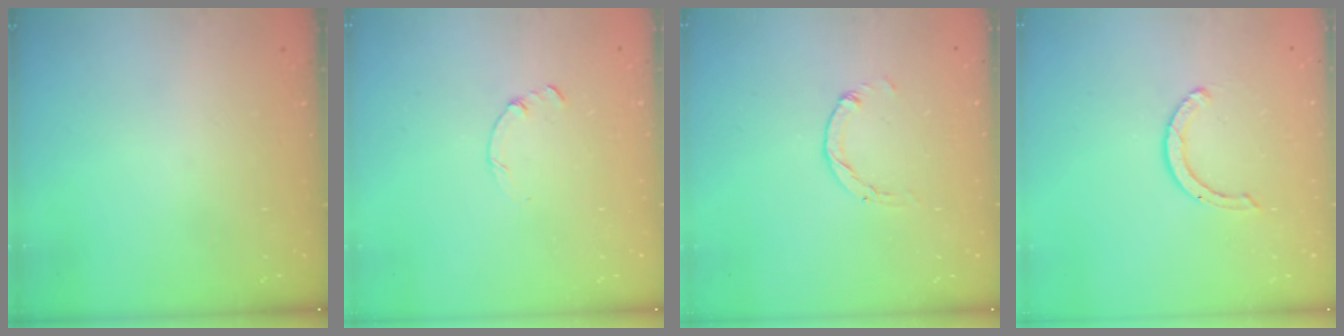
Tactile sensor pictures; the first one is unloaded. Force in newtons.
{"total": 0.0}
{"total": 1.5, "press": 1.5, "slide": 0.2}
{"total": 4.2, "press": 4.2, "slide": 0.3}